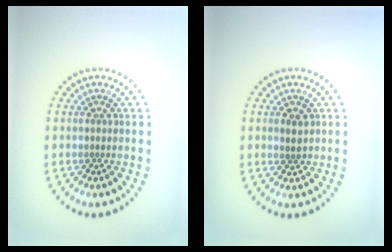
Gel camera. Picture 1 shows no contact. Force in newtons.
{"total": 1.3, "press": 1.2, "slide": 0.5}